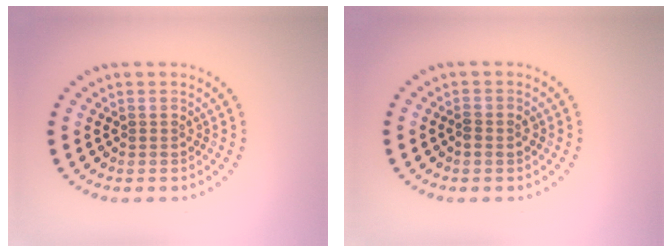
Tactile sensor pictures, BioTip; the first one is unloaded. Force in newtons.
{"total": 1.2, "press": 1.2, "slide": 0.1}